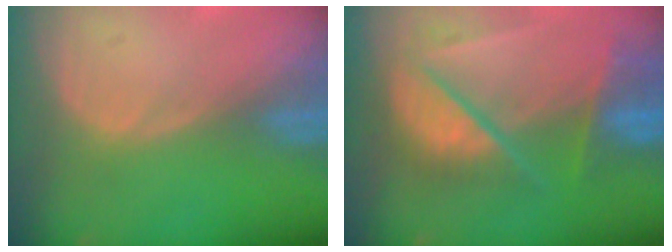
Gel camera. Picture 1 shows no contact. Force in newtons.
{"total": 9.4, "press": 8.2, "slide": 4.5}